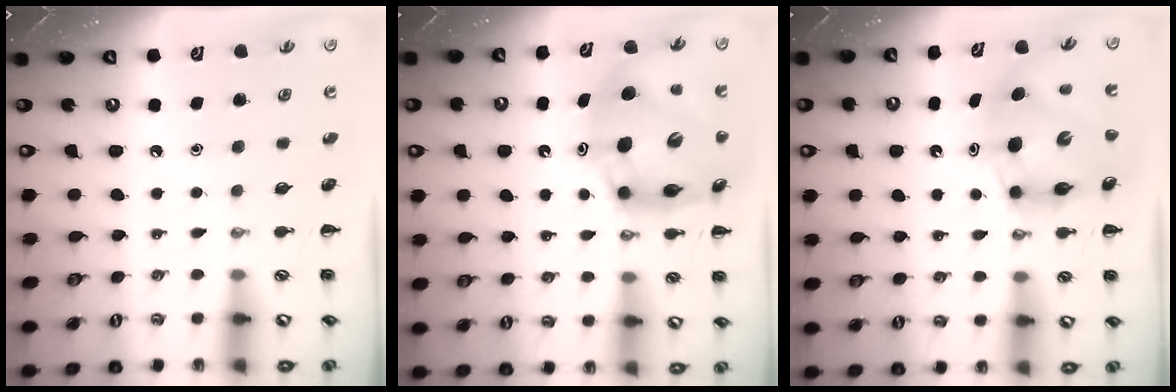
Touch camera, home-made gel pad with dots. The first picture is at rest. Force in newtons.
{"total": 14.2, "press": 13.6, "slide": 4.2}
{"total": 9.4, "press": 9.0, "slide": 2.7}